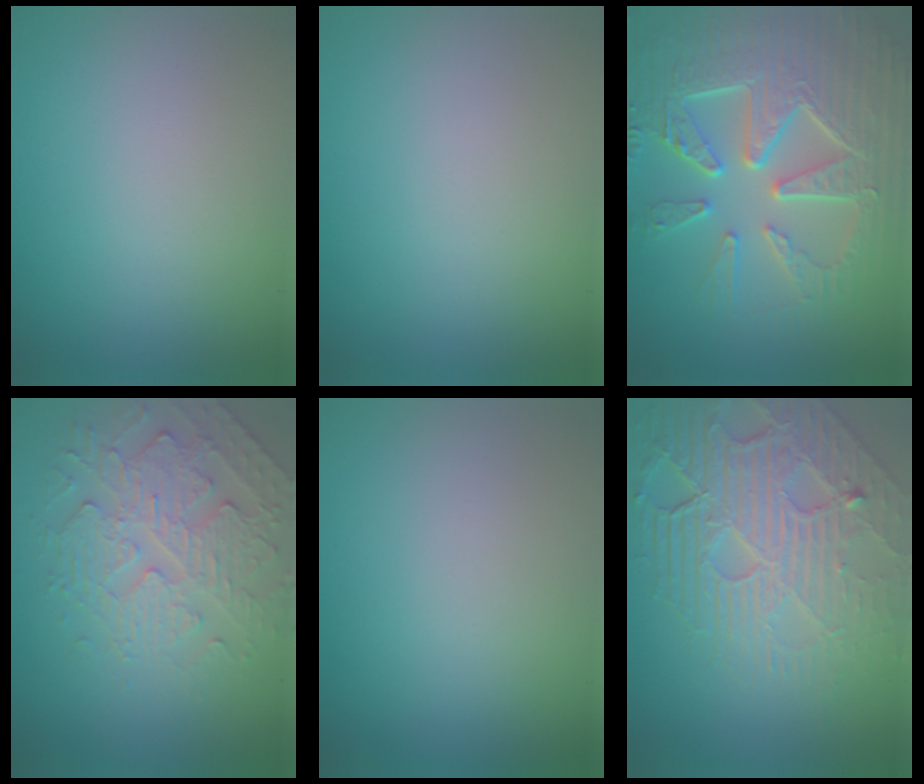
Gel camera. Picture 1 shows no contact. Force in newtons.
{"total": 0.0}
{"total": 8.9, "press": 6.5, "slide": 6.2}
{"total": 4.8, "press": 3.6, "slide": 3.2}
{"total": 0.0}
{"total": 8.5, "press": 5.8, "slide": 6.2}